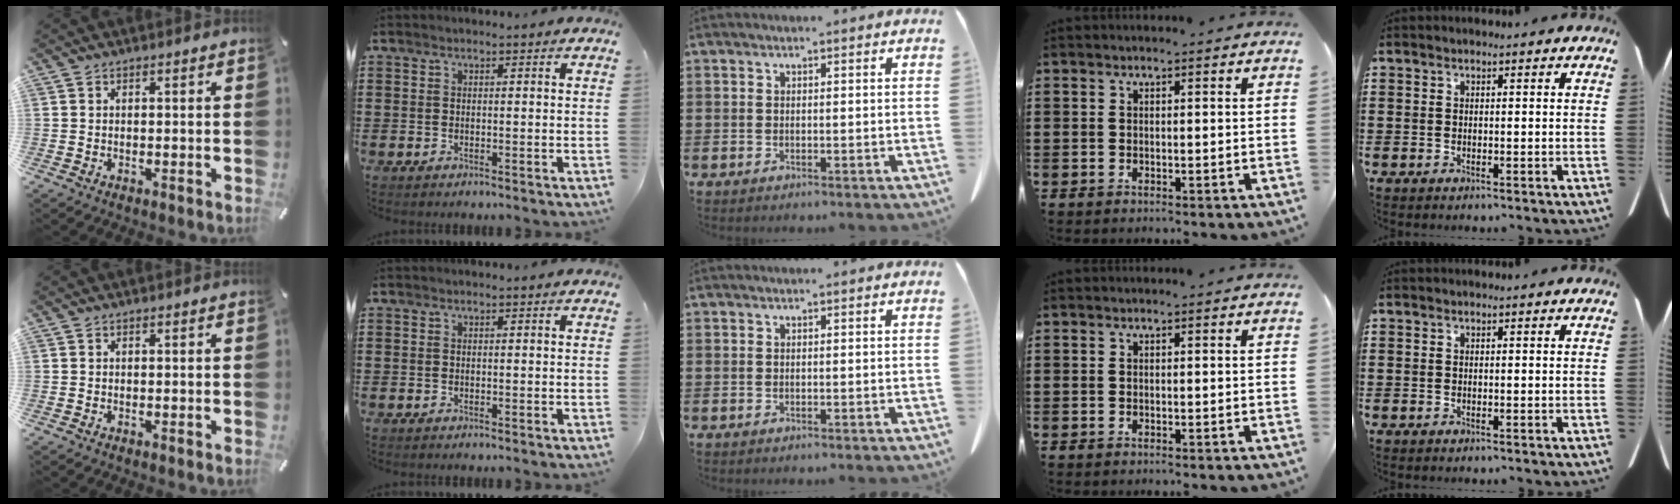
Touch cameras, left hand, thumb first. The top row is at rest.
{}